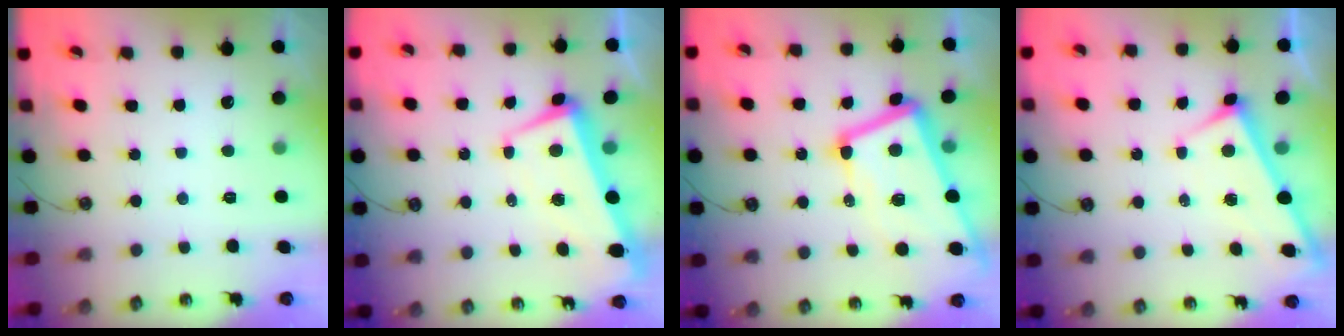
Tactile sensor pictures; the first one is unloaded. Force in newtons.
{"total": 3.7, "press": 3.0, "slide": 2.1}
{"total": 13.7, "press": 13.6, "slide": 2.1}
{"total": 2.7, "press": 2.7, "slide": 0.4}